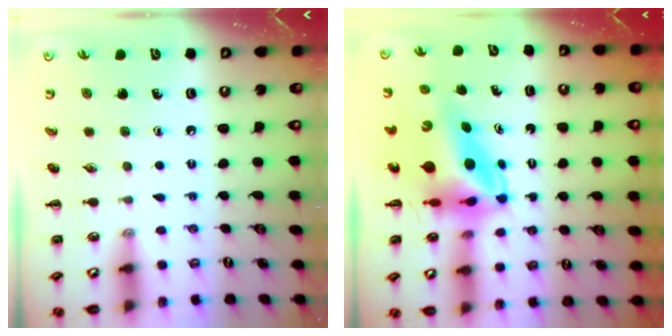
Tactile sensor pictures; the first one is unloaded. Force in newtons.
{"total": 7.2, "press": 6.8, "slide": 2.4}